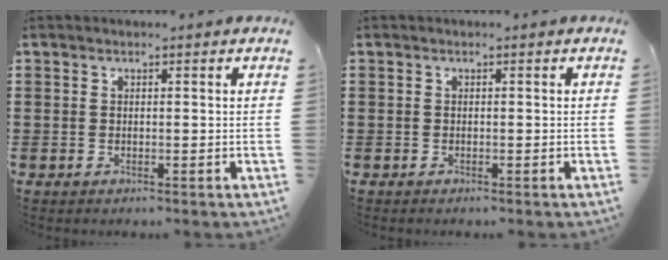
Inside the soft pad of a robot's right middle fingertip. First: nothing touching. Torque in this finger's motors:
{"motor_torque": [0.24, 0.07, 0.02, -0.01]}